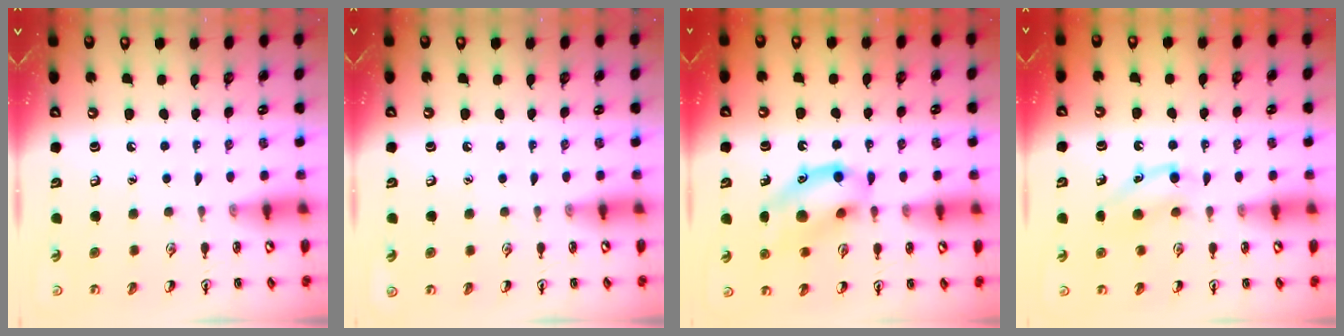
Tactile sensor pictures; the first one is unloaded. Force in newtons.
{"total": 0.0}
{"total": 13.8, "press": 13.4, "slide": 3.2}
{"total": 8.2, "press": 8.0, "slide": 1.8}